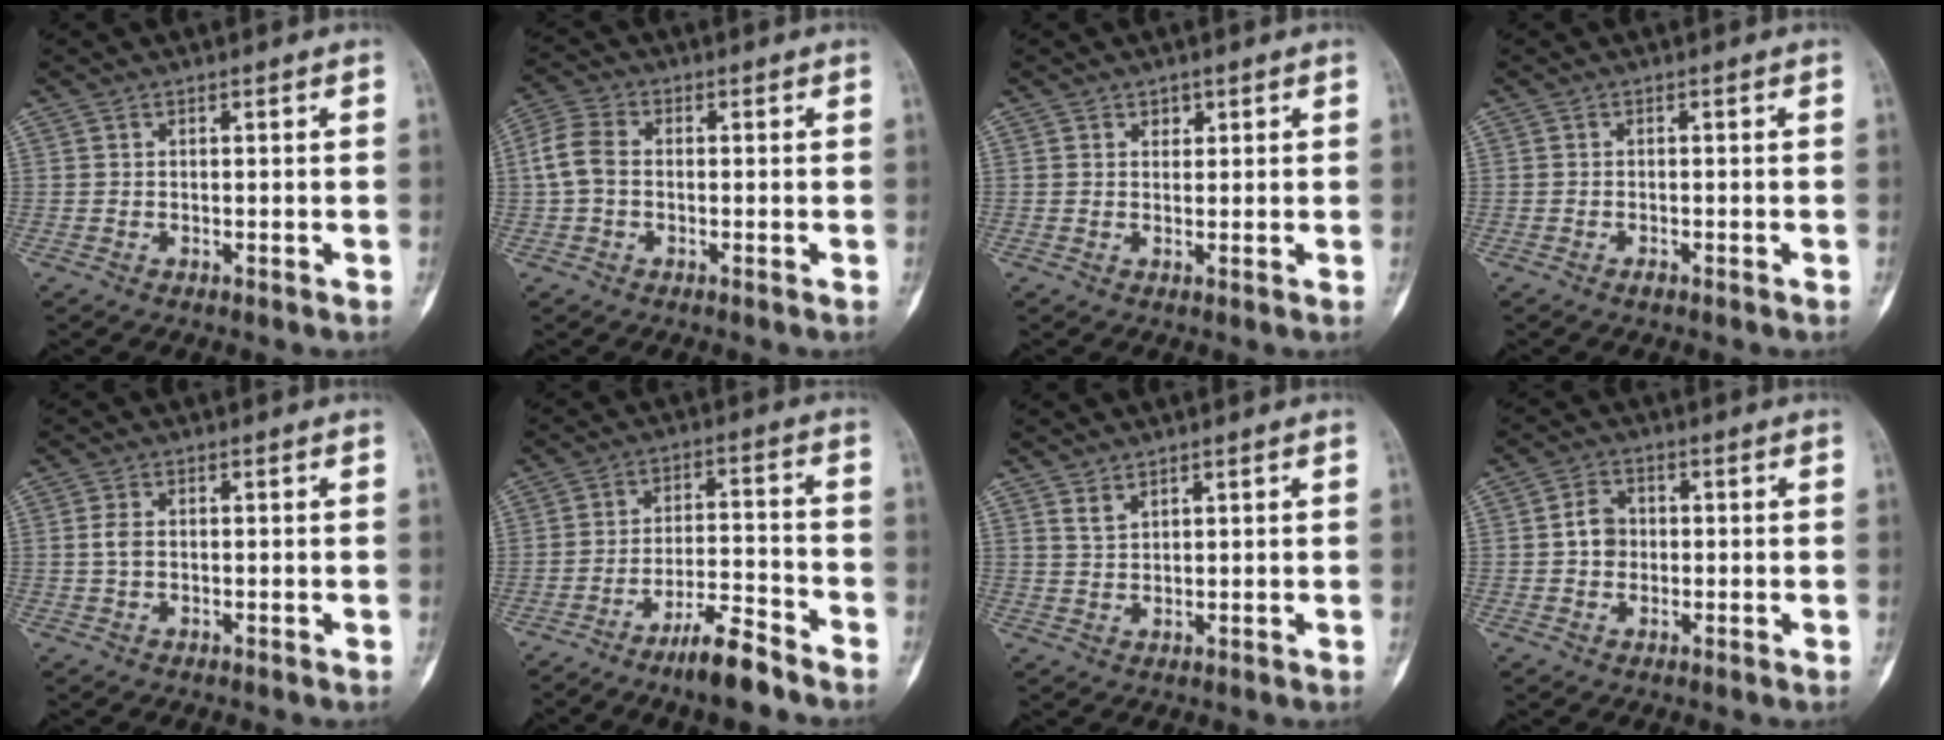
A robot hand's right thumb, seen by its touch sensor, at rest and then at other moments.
{"total": 5.6, "force": [-0.1, 4.0, 3.9], "torque": [-0.085, 0.017, -0.009]}
{"total": 1.5, "force": [0.9, 1.1, 0.4], "torque": [0.007, -0.005, 0.012]}
{"total": 0.7, "force": [-0.5, 0.3, 0.4], "torque": [-0.008, 0.004, -0.009]}
{"total": 2.1, "force": [0.1, 1.3, 1.6], "torque": [-0.035, 0.001, 0.002]}
{"total": 9.1, "force": [-6.8, 1.7, 5.7], "torque": [-0.100, 0.054, -0.117]}
{"total": 2.1, "force": [1.7, 0.8, 0.9], "torque": [-0.011, -0.013, 0.037]}
{"total": 4.4, "force": [0.1, 3.6, 2.4], "torque": [-0.028, 0.010, -0.004]}